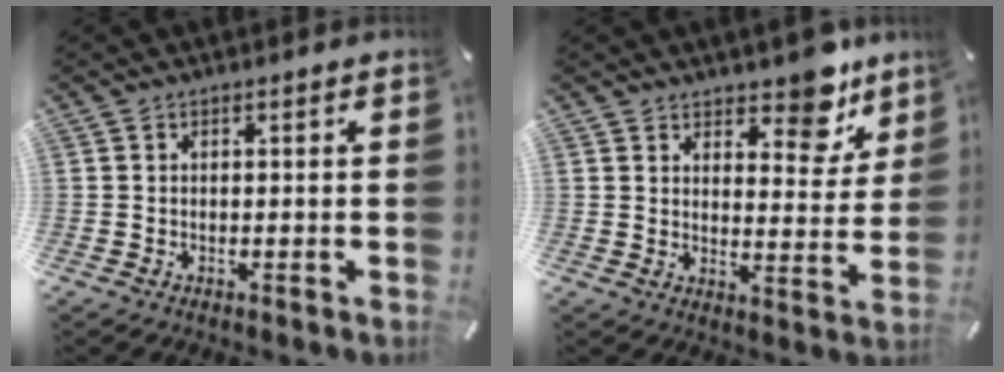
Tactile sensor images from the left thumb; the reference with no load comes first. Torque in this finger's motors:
{"motor_torque": [1.06, 0.20, 0.12, 0.05, 0.03]}